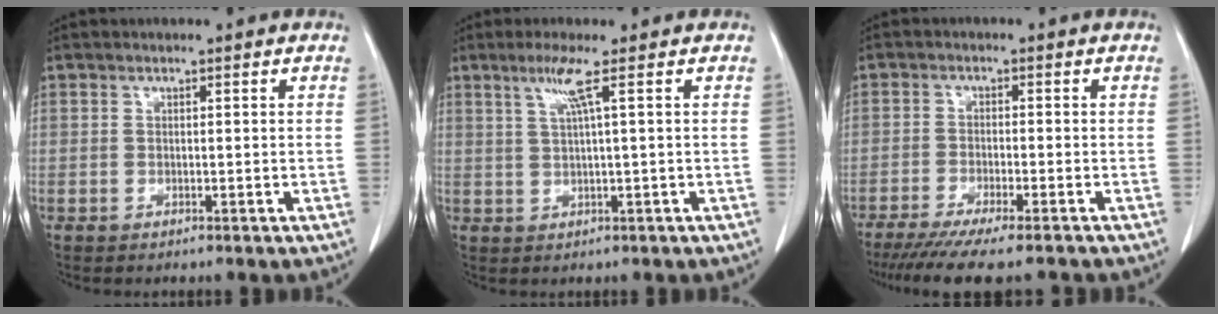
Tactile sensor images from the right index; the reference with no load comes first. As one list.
[{"total": 3.7, "force": [1.6, -1.0, 3.1], "torque": [-0.071, 0.000, 0.037]}, {"total": 12.2, "force": [-10.3, 0.6, 6.6], "torque": [-0.089, -0.029, -0.156]}]